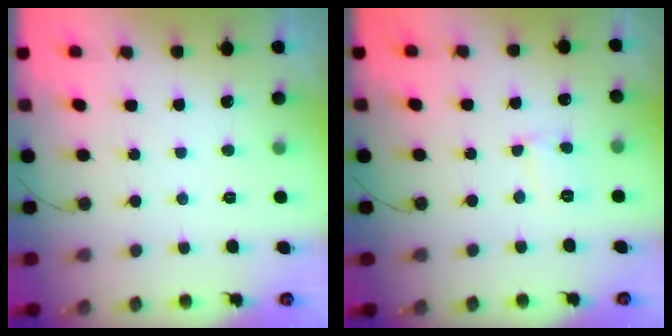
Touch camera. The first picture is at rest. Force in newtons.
{"total": 4.8, "press": 4.8, "slide": 0.2}